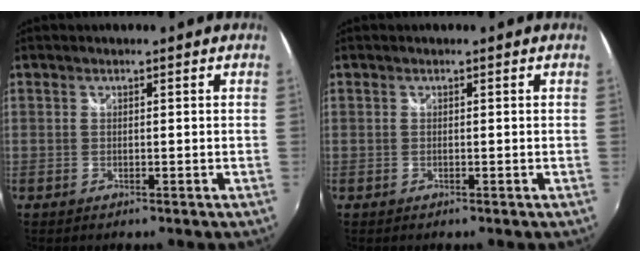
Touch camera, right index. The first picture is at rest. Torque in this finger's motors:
{"motor_torque": [0.09, 0.04, 0.02, -0.01]}